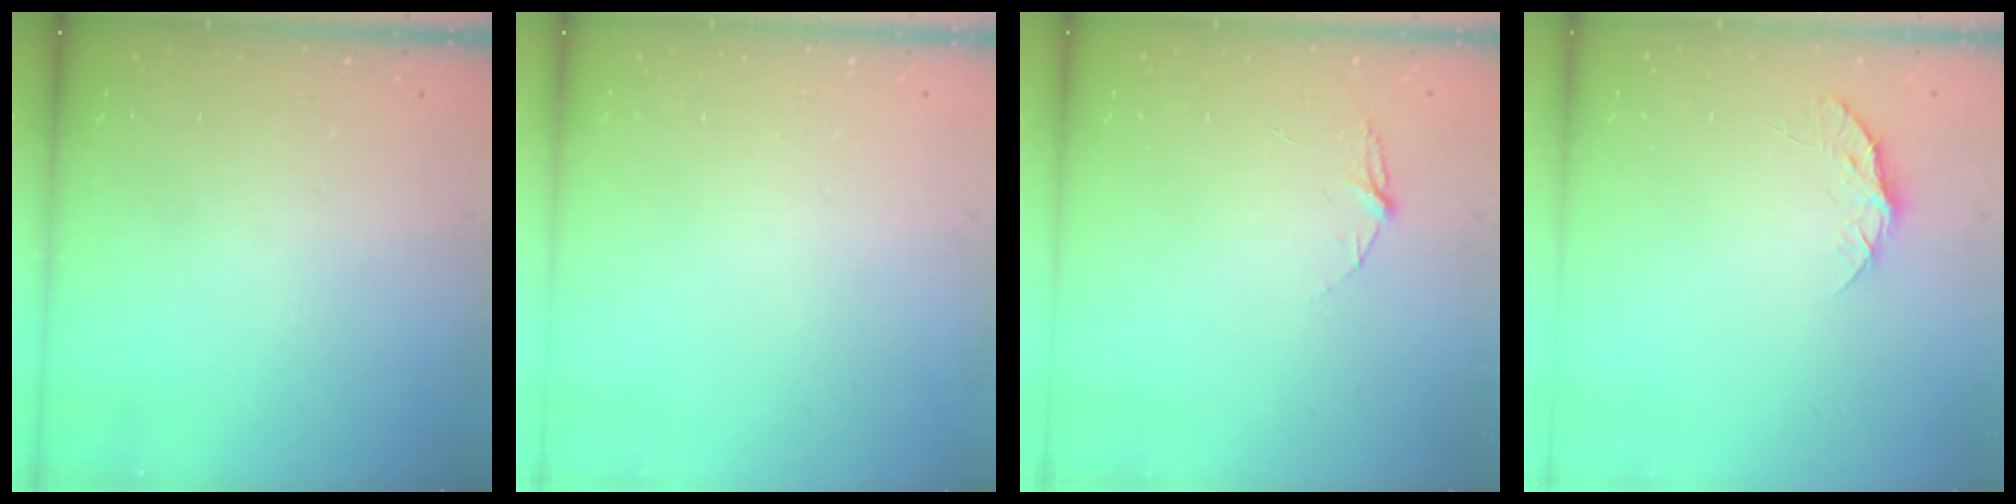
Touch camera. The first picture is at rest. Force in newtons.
{"total": 0.0}
{"total": 4.0, "press": 4.0, "slide": 0.5}
{"total": 8.1, "press": 8.1, "slide": 0.7}